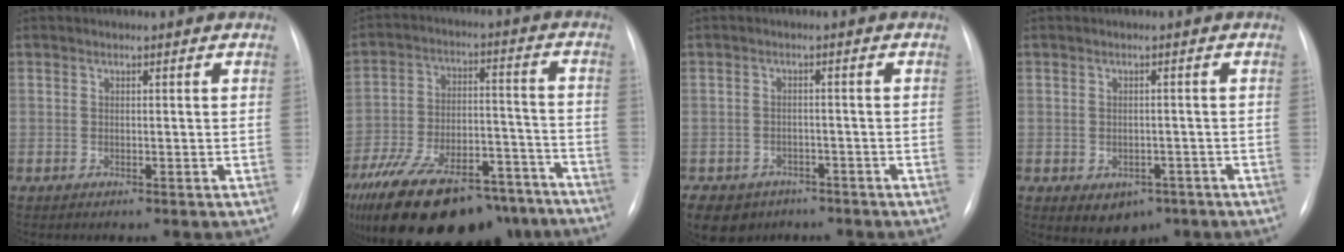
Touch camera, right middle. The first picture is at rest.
{"total": 28.4, "force": [-21.4, 11.1, 15.1], "torque": [-0.281, -0.011, -0.320]}
{"total": 6.4, "force": [-4.3, 4.7, 1.1], "torque": [-0.020, 0.006, -0.061]}
{"total": 4.8, "force": [-2.3, 3.6, 2.2], "torque": [-0.025, 0.005, -0.018]}